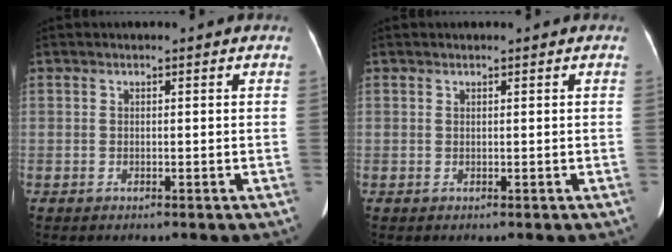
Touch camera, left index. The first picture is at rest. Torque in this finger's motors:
{"motor_torque": [0.09, 0.07, -0.08, -0.01]}